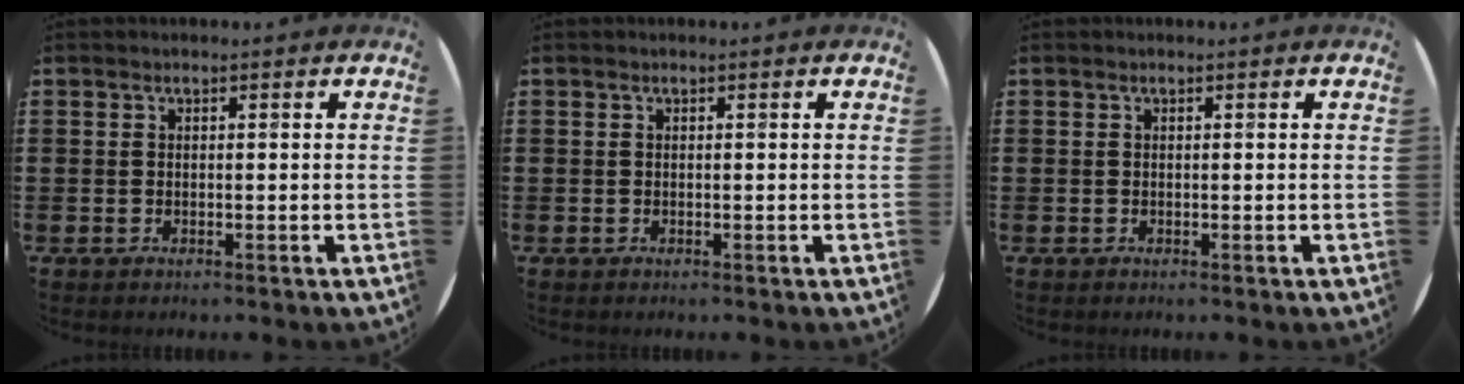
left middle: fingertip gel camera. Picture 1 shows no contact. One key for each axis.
{"total": 0.0}
{"total": 0.0}